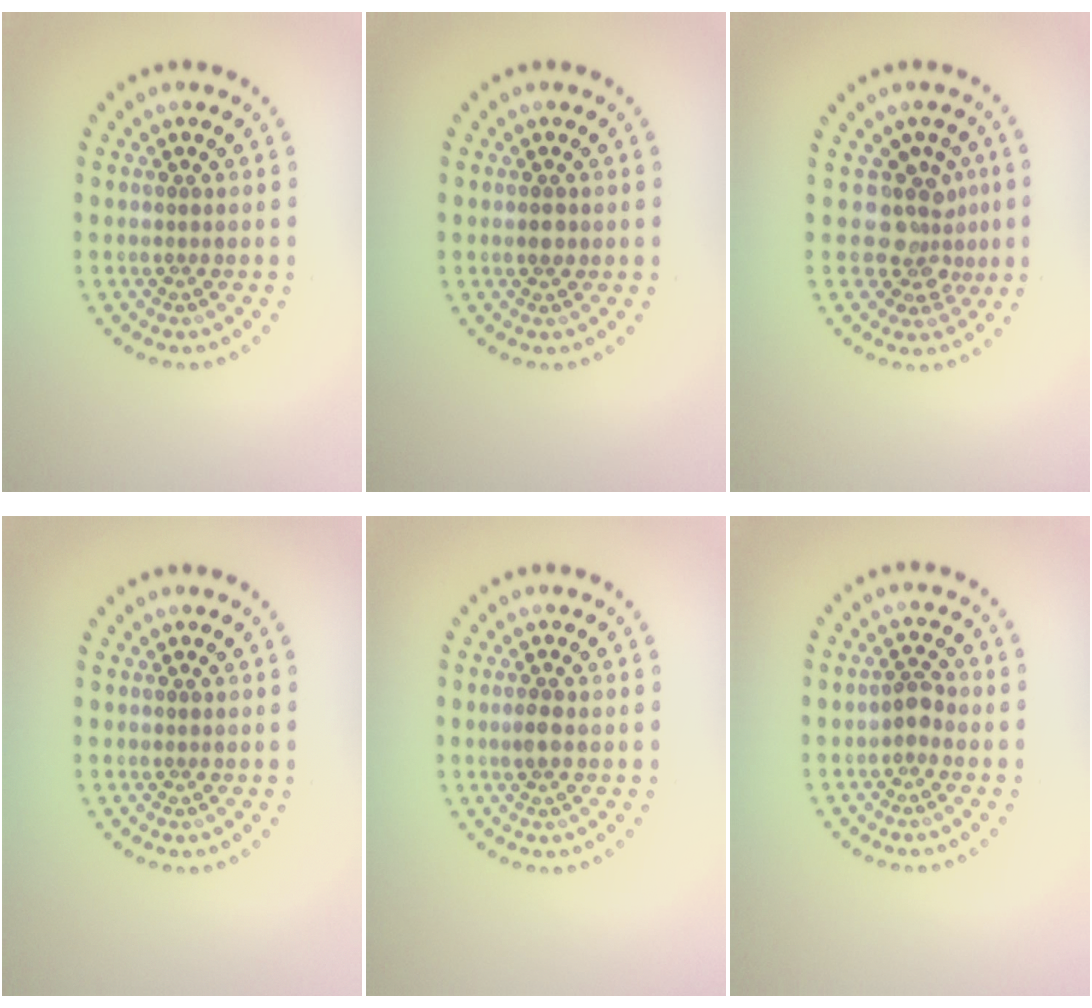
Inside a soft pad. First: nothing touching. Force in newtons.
{"total": 1.2, "press": 1.2, "slide": 0.0}
{"total": 3.7, "press": 2.8, "slide": 2.4}
{"total": 0.0}
{"total": 1.3, "press": 1.3, "slide": 0.3}
{"total": 1.5, "press": 1.3, "slide": 0.7}